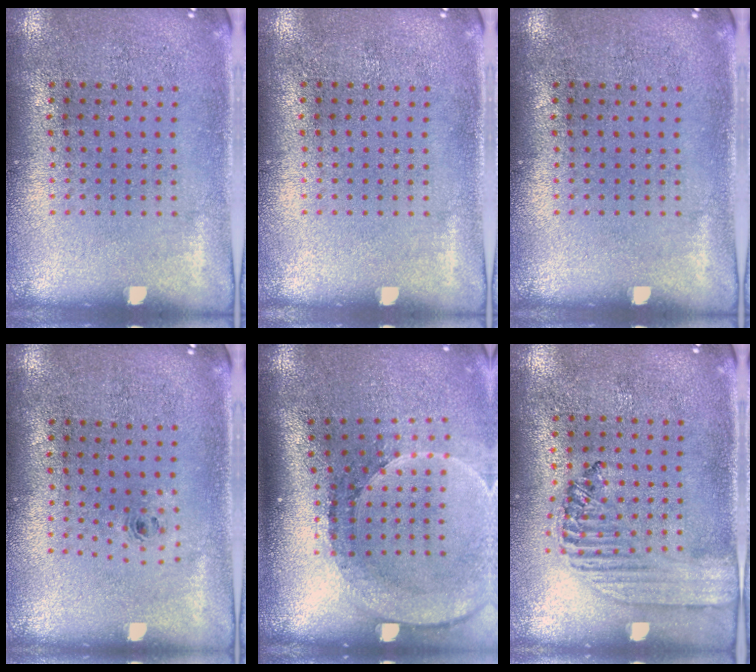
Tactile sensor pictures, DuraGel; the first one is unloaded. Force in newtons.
{"total": 0.0}
{"total": 0.0}
{"total": 0.6, "press": 0.3, "slide": 0.6}
{"total": 2.6, "press": 1.8, "slide": 1.9}
{"total": 1.4, "press": 1.3, "slide": 0.5}